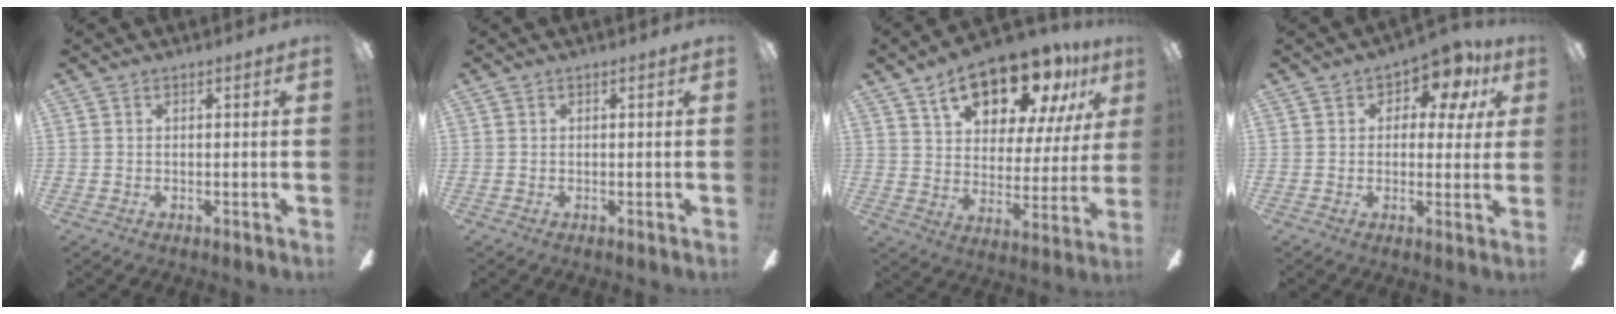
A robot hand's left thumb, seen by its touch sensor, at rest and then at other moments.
{"total": 0.0}
{"total": 18.1, "force": [12.6, 8.3, 10.1], "torque": [-0.156, -0.068, 0.215]}
{"total": 8.7, "force": [4.5, 5.1, 5.5], "torque": [-0.066, -0.016, 0.074]}